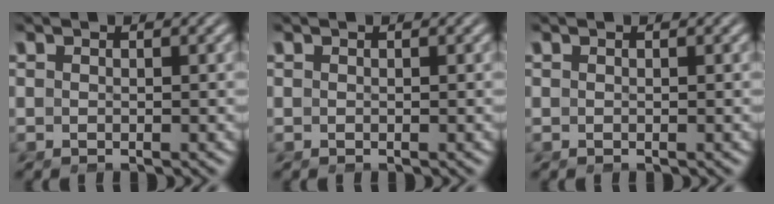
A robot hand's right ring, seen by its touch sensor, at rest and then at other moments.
{"total": 0.0}
{"total": 0.0}